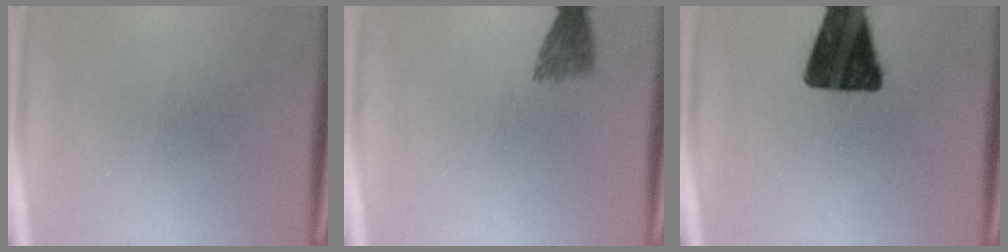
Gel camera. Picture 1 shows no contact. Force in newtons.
{"total": 3.0}
{"total": 16.7}